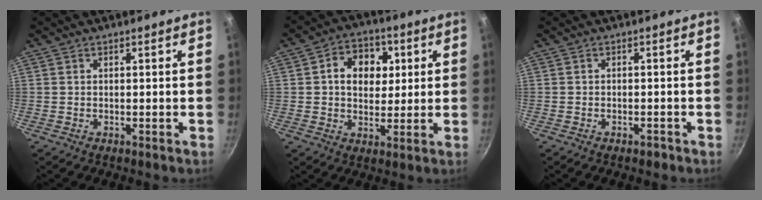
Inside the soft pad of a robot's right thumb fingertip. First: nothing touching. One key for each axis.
{"total": 10.4, "fx": 2.3, "fy": 8.1, "fz": 6.1, "tx": -0.055, "ty": -0.001, "tz": 0.027}
{"total": 1.3, "fx": -0.9, "fy": 0.7, "fz": 0.6, "tx": -0.010, "ty": 0.011, "tz": -0.009}